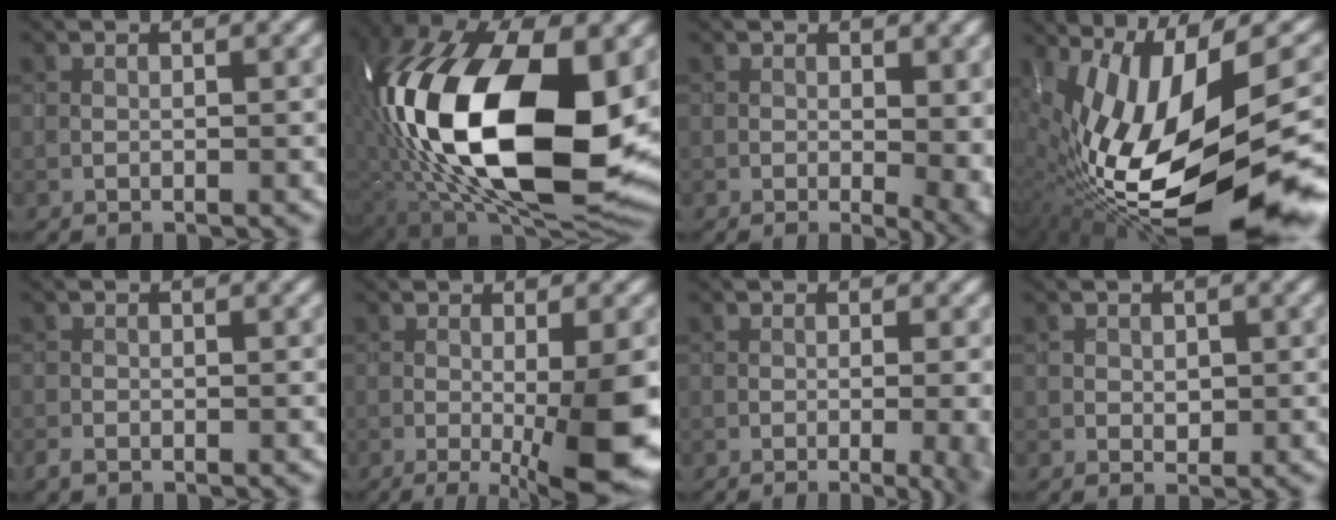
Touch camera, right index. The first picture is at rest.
{"total": 19.6, "force": [0.3, 10.2, 16.7], "torque": [-0.334, -0.022, 0.000]}
{"total": 5.5, "force": [-0.6, 2.8, 4.8], "torque": [-0.039, -0.007, 0.001]}
{"total": 18.3, "force": [-3.4, 5.8, 17.0], "torque": [-0.296, -0.038, -0.043]}
{"total": 1.1, "force": [-0.9, 0.6, 0.3], "torque": [-0.007, -0.002, -0.021]}
{"total": 10.1, "force": [-2.7, 2.2, 9.5], "torque": [-0.144, -0.014, -0.033]}
{"total": 7.7, "force": [-2.4, 3.5, 6.5], "torque": [-0.042, -0.002, -0.019]}
{"total": 1.0, "force": [0.2, 0.8, 0.5], "torque": [-0.008, -0.005, 0.003]}